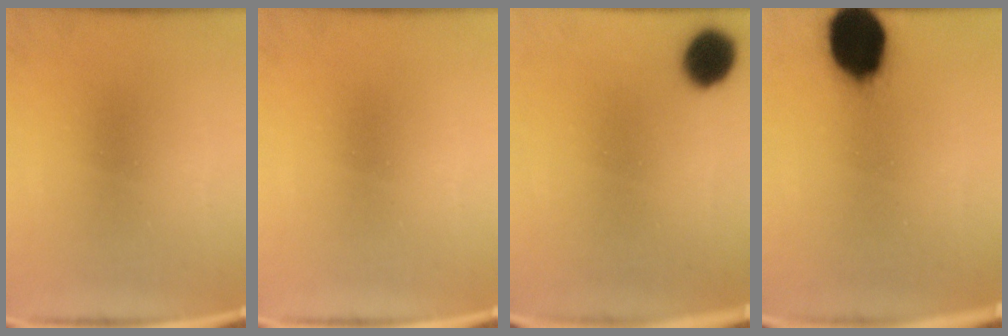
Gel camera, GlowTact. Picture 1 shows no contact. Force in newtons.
{"total": 0.0}
{"total": 9.3}
{"total": 17.2}